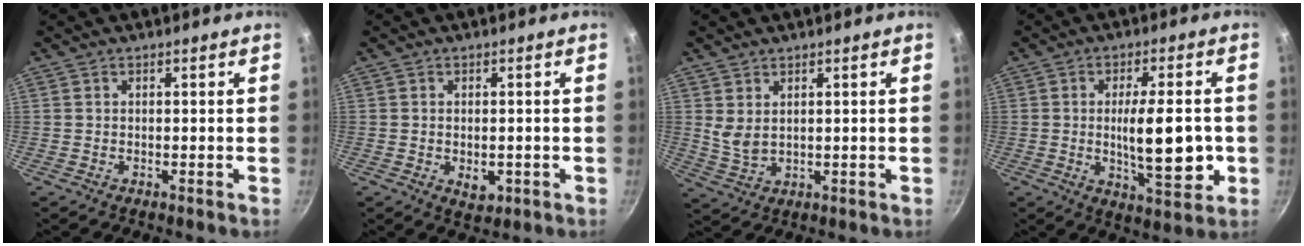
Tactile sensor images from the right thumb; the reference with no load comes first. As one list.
[{"total": 3.6, "force": [-0.7, 2.3, 2.6], "torque": [-0.034, -0.004, -0.006]}, {"total": 3.8, "force": [1.7, 2.1, 2.6], "torque": [-0.048, -0.019, 0.041]}, {"total": 13.9, "force": [-1.3, 5.0, 12.9], "torque": [-0.172, -0.010, -0.011]}]